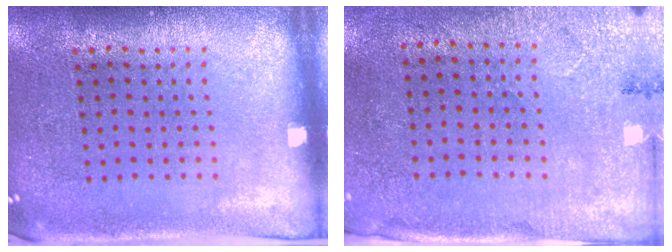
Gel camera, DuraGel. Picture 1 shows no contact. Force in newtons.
{"total": 2.7, "press": 2.2, "slide": 1.5}